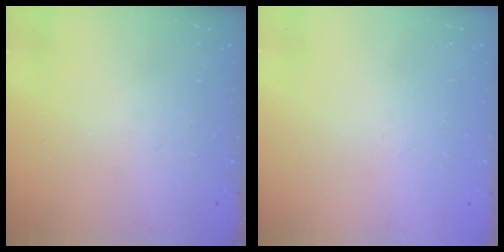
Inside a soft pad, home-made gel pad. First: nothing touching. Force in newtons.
{"total": 0.0}